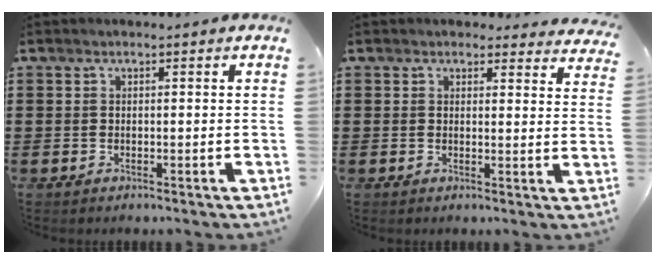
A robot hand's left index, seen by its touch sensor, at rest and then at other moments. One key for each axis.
{"total": 2.2, "fx": 2.1, "fy": 0.7, "fz": 0.4, "tx": -0.007, "ty": -0.009, "tz": 0.037}